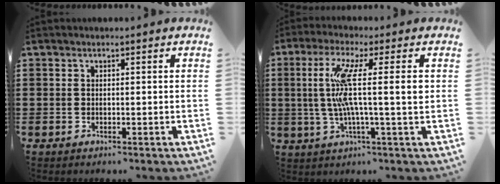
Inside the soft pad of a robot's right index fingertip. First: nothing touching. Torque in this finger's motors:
{"motor_torque": [1.34, 0.60, 0.57, 0.21]}